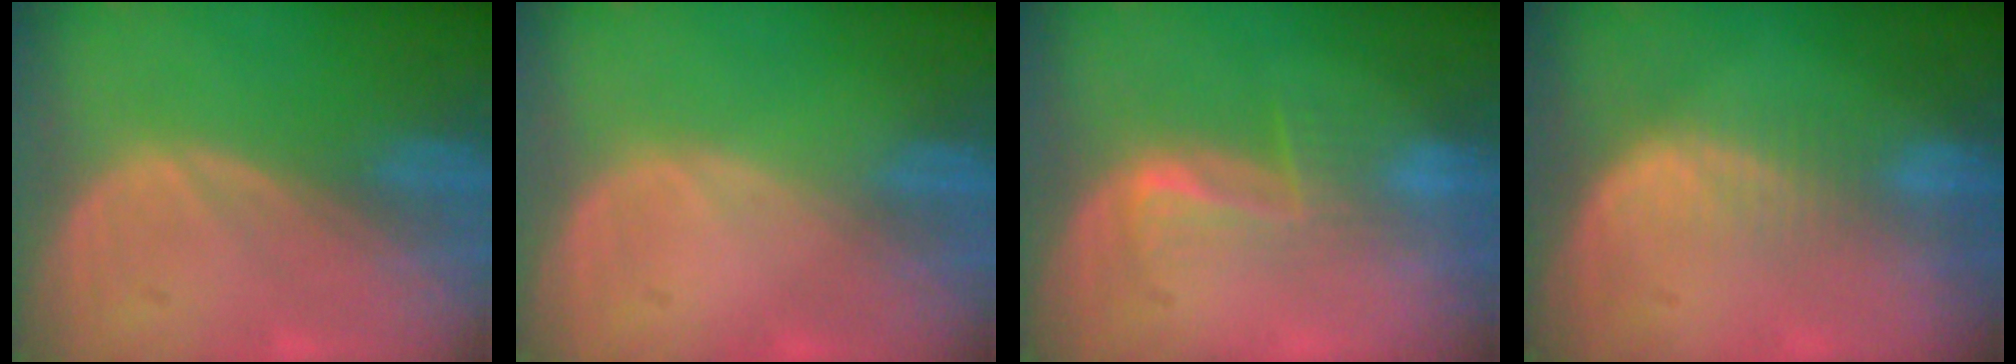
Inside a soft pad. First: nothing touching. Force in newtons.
{"total": 0.0}
{"total": 4.0, "press": 3.7, "slide": 1.6}
{"total": 3.1, "press": 2.6, "slide": 1.7}